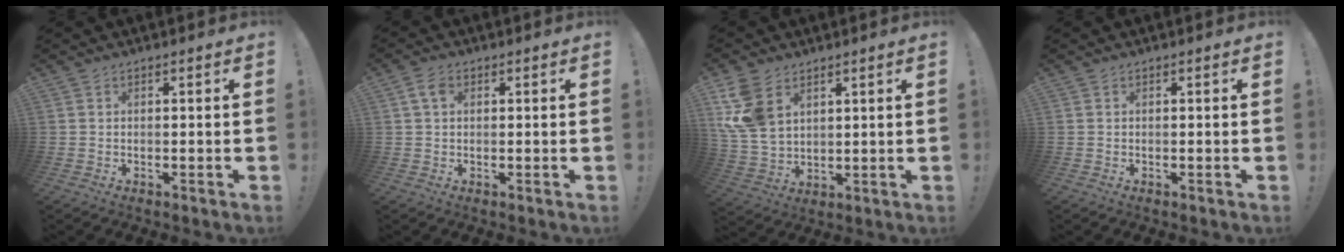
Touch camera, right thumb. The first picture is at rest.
{"total": 3.9, "force": [1.4, 2.4, 2.7], "torque": [-0.053, 0.005, 0.026]}
{"total": 12.3, "force": [5.9, 8.1, 7.1], "torque": [-0.142, -0.027, 0.119]}
{"total": 0.0}